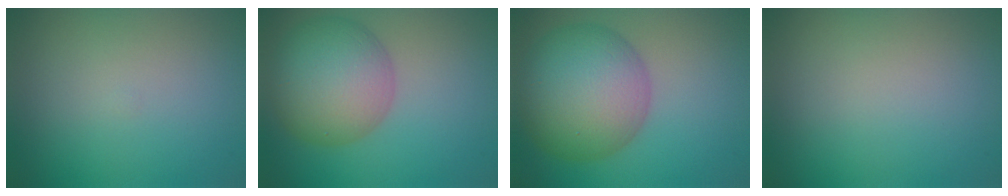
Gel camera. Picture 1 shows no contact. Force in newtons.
{"total": 8.1, "press": 8.1, "slide": 0.3}
{"total": 10.3, "press": 10.3, "slide": 0.2}
{"total": 0.0}